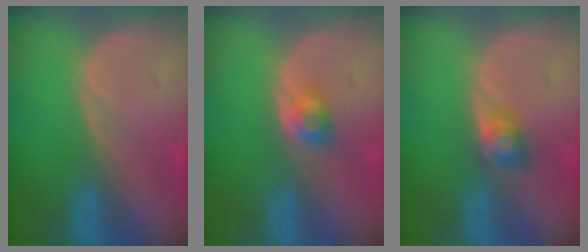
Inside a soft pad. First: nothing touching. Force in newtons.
{"total": 2.7, "press": 2.4, "slide": 1.2}
{"total": 2.6, "press": 2.6, "slide": 0.1}